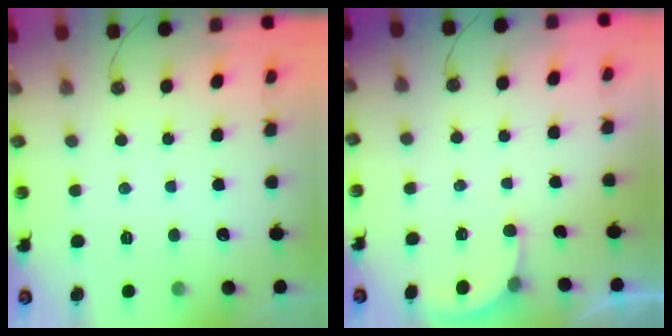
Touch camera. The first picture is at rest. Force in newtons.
{"total": 2.6, "press": 2.6, "slide": 0.0}